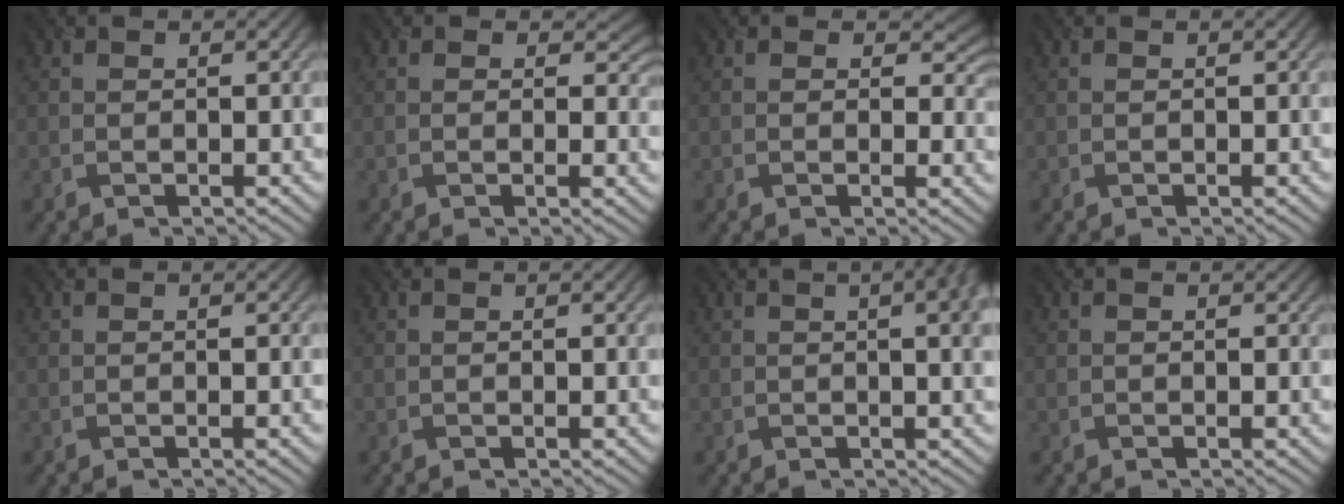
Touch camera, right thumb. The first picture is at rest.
{"total": 2.8, "force": [0.8, 2.1, 1.7], "torque": [-0.024, -0.011, 0.011]}
{"total": 3.3, "force": [0.9, 2.4, 2.0], "torque": [-0.026, -0.010, 0.008]}
{"total": 0.0}
{"total": 0.7, "force": [0.0, -0.2, 0.7], "torque": [-0.013, 0.000, -0.001]}
{"total": 0.0}
{"total": 5.3, "force": [1.5, 1.6, 4.9], "torque": [-0.049, 0.008, 0.016]}
{"total": 0.0}